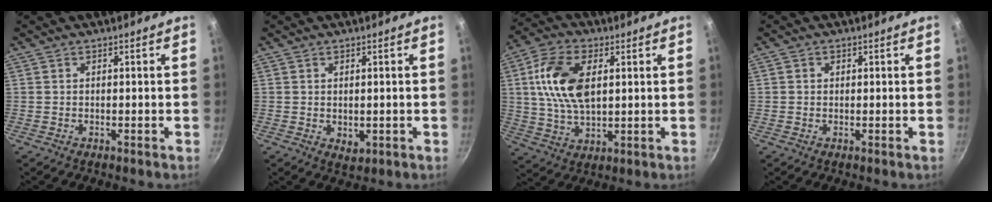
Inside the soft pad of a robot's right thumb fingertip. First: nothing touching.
{"total": 2.3, "force": [0.1, 1.6, 1.7], "torque": [-0.022, -0.008, 0.003]}
{"total": 13.6, "force": [2.9, 7.7, 10.8], "torque": [-0.194, 0.002, 0.051]}
{"total": 0.8, "force": [0.2, 0.8, 0.2], "torque": [0.000, 0.002, 0.001]}